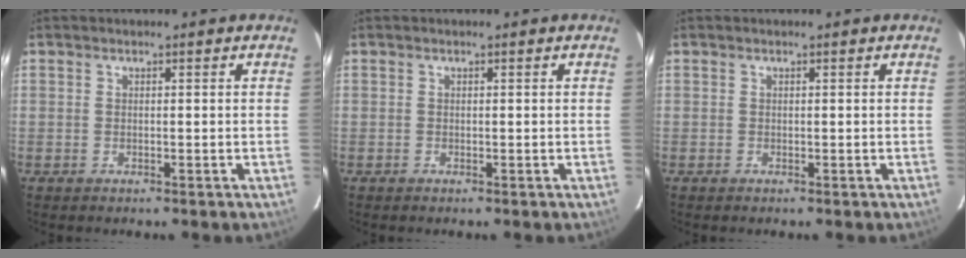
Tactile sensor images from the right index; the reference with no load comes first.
{"total": 0.0}
{"total": 0.0}